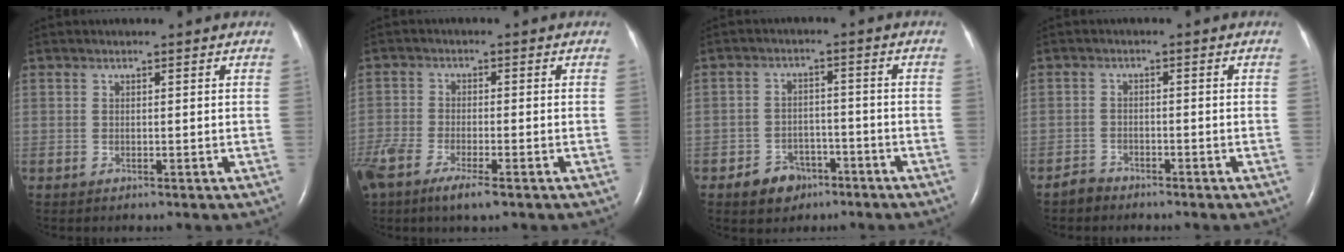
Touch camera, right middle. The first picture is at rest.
{"total": 9.9, "force": [-6.7, 2.8, 6.7], "torque": [-0.141, -0.022, -0.117]}
{"total": 5.2, "force": [-3.3, 3.7, 1.6], "torque": [-0.026, 0.009, -0.045]}
{"total": 1.9, "force": [-1.8, 0.8, -0.2], "torque": [0.000, 0.002, -0.034]}